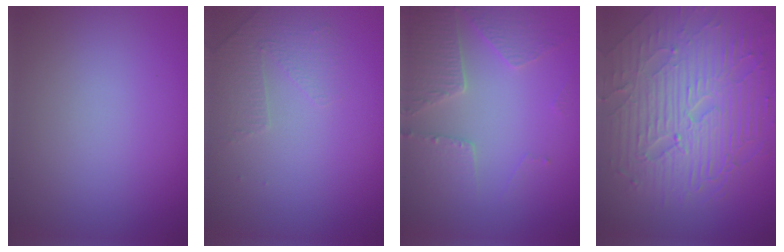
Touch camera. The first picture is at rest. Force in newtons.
{"total": 1.4, "press": 0.9, "slide": 1.1}
{"total": 3.6, "press": 3.2, "slide": 1.5}
{"total": 9.8, "press": 6.5, "slide": 7.4}